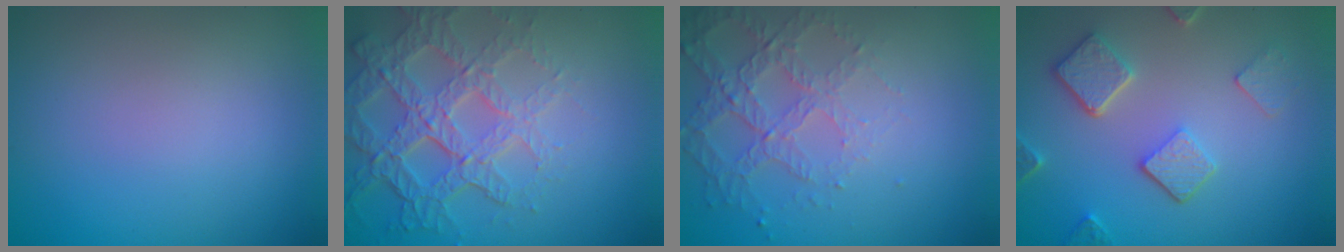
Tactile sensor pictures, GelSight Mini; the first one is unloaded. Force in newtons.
{"total": 7.4, "press": 5.3, "slide": 5.2}
{"total": 4.3, "press": 3.2, "slide": 2.9}
{"total": 4.9, "press": 3.8, "slide": 3.2}